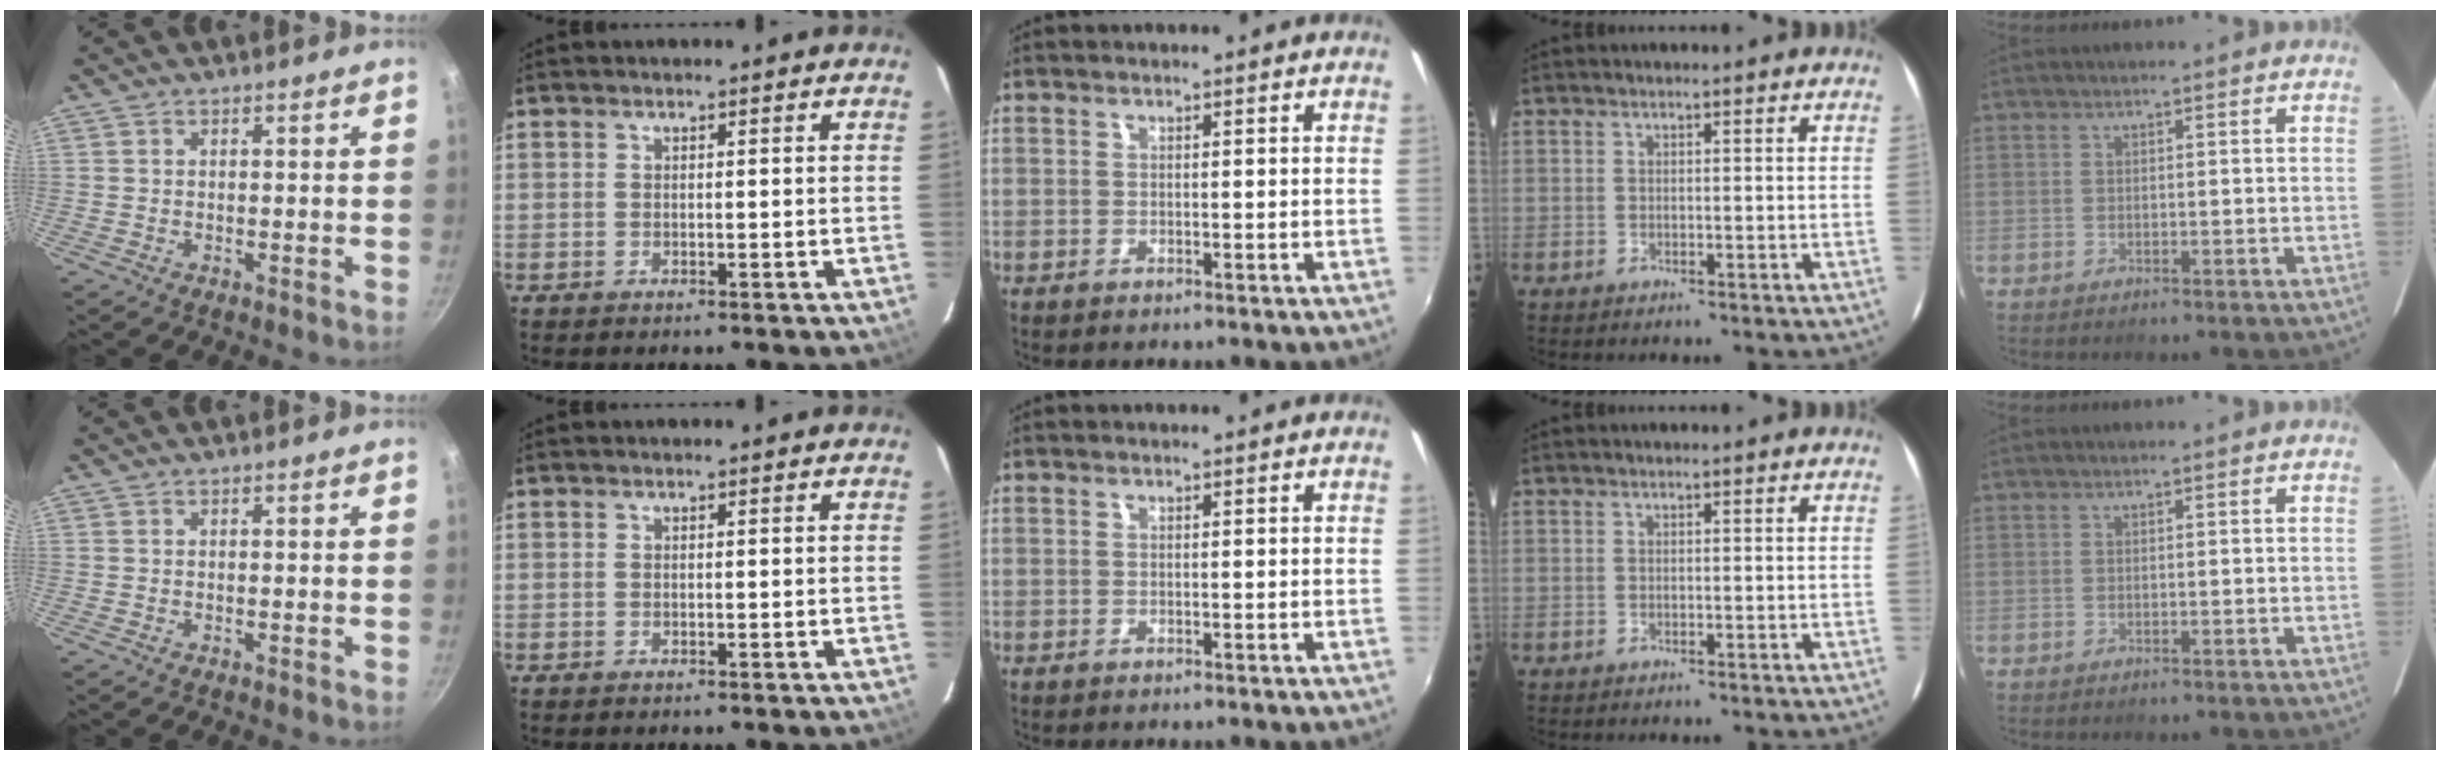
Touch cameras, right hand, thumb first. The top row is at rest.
{}